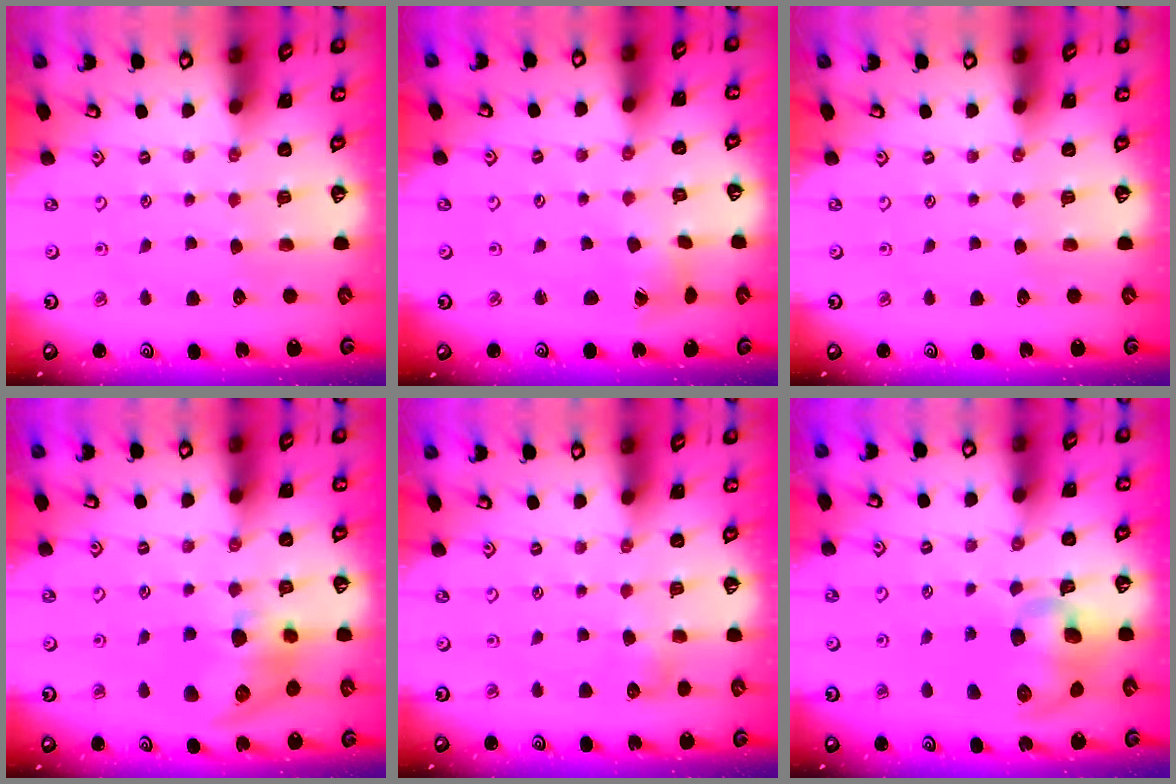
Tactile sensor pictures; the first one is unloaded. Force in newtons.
{"total": 2.4, "press": 2.4, "slide": 0.3}
{"total": 0.0}
{"total": 16.3, "press": 16.2, "slide": 1.3}
{"total": 6.0, "press": 6.0, "slide": 0.5}
{"total": 10.3, "press": 10.1, "slide": 1.9}